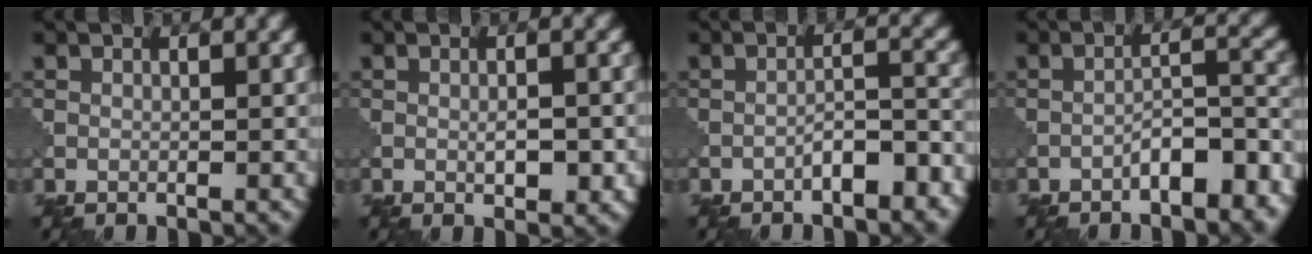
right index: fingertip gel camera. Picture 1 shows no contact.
{"total": 2.2, "force": [-0.4, 0.9, 1.9], "torque": [-0.030, 0.000, -0.001]}
{"total": 3.7, "force": [-2.2, 1.2, 2.7], "torque": [-0.042, 0.013, -0.035]}
{"total": 5.0, "force": [-3.2, 1.7, 3.5], "torque": [-0.048, 0.015, -0.047]}